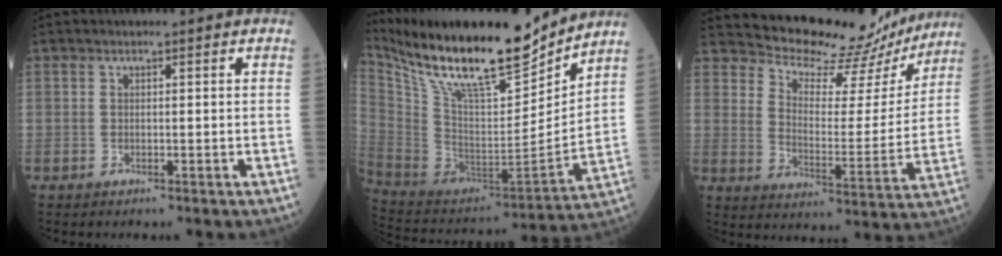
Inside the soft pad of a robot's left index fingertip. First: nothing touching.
{"total": 23.5, "force": [19.0, 4.1, 13.2], "torque": [-0.247, -0.019, 0.331]}
{"total": 17.2, "force": [16.2, 4.7, 3.3], "torque": [-0.040, -0.035, 0.204]}